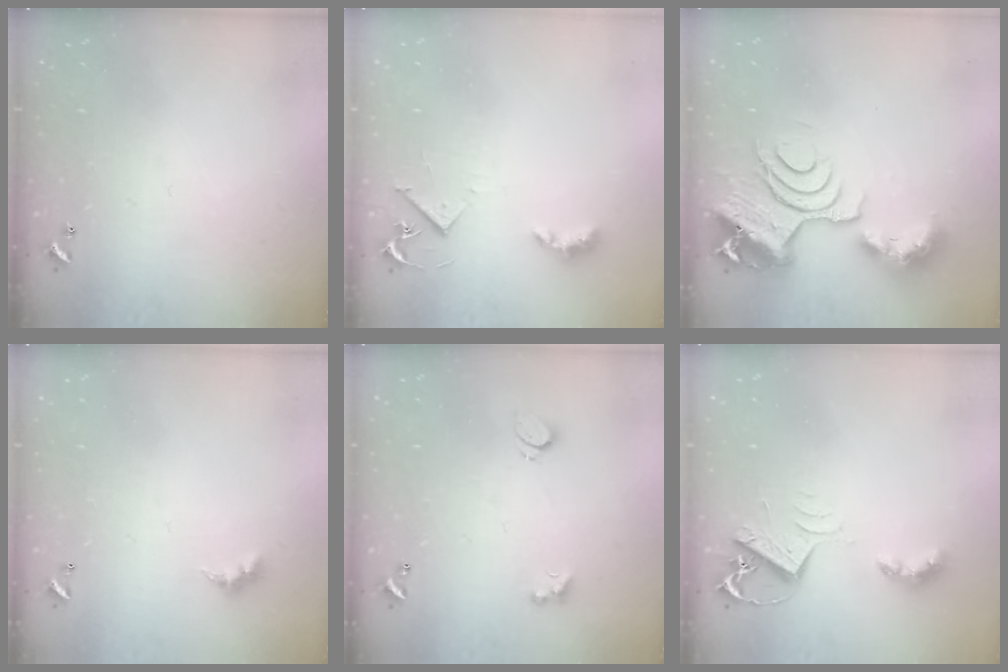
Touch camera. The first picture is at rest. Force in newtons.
{"total": 3.6, "press": 3.5, "slide": 0.6}
{"total": 14.3, "press": 14.2, "slide": 1.1}
{"total": 3.0, "press": 2.9, "slide": 0.5}
{"total": 2.2, "press": 2.1, "slide": 0.6}
{"total": 7.5, "press": 7.5, "slide": 0.8}